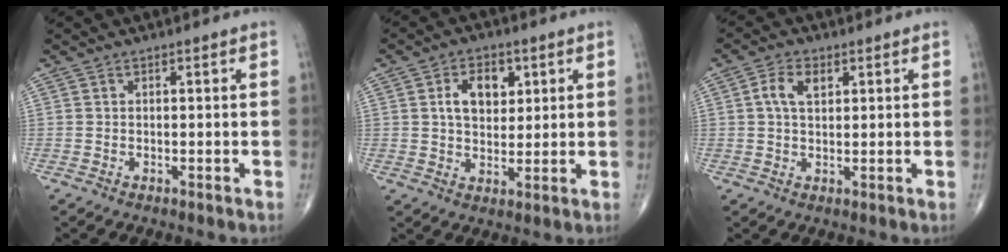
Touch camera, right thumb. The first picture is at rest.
{"total": 7.7, "force": [2.4, 5.0, 5.3], "torque": [-0.061, -0.008, 0.039]}
{"total": 4.6, "force": [1.2, 2.8, 3.4], "torque": [-0.066, 0.005, 0.020]}